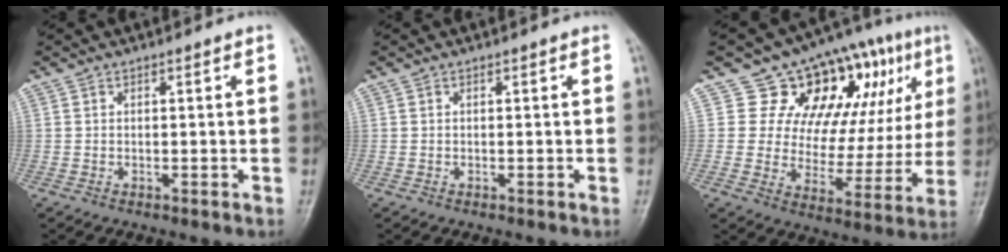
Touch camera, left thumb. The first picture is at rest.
{"total": 0.0}
{"total": 19.2, "force": [8.6, 11.3, 13.0], "torque": [-0.104, -0.017, 0.127]}